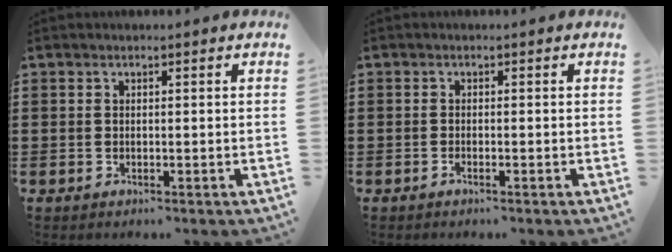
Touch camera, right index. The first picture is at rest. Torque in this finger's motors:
{"motor_torque": [-0.38, 0.44, 0.01, 0.00]}